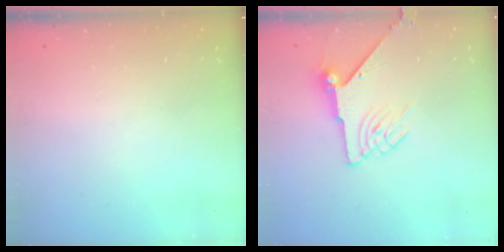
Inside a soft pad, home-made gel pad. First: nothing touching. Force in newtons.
{"total": 7.4, "press": 7.4, "slide": 0.1}